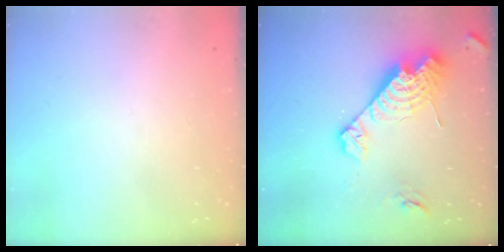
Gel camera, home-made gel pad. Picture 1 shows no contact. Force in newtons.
{"total": 18.7, "press": 18.6, "slide": 1.4}